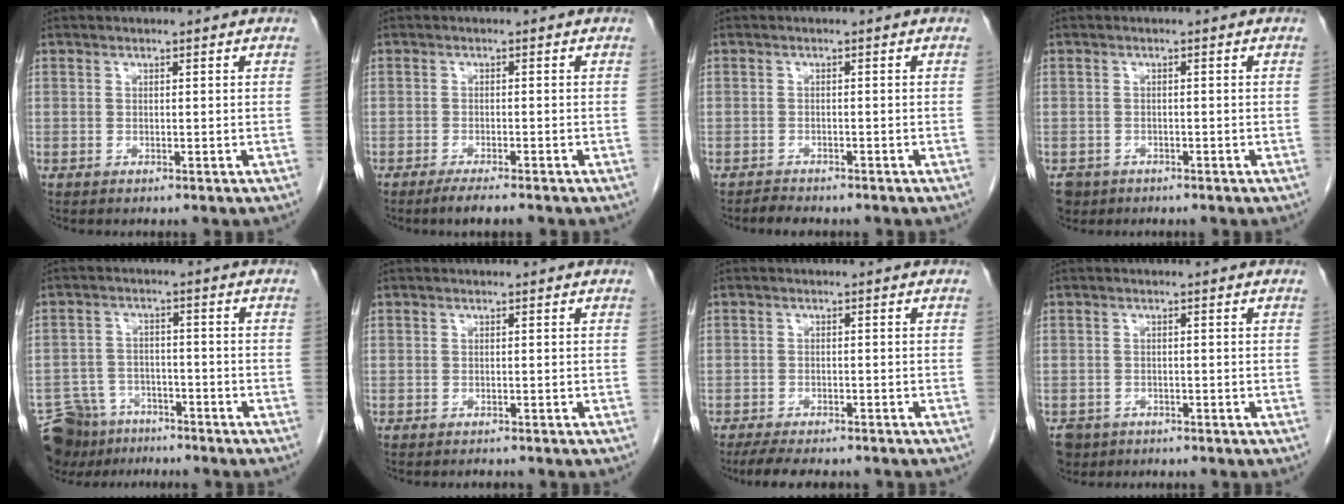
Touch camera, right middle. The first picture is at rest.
{"total": 3.5, "force": [-2.8, 0.2, 2.1], "torque": [-0.032, -0.006, -0.043]}
{"total": 1.8, "force": [-1.8, 0.4, 0.4], "torque": [-0.019, -0.007, -0.025]}
{"total": 3.2, "force": [-2.2, 2.3, 0.4], "torque": [-0.008, 0.001, -0.037]}
{"total": 9.3, "force": [-7.5, 5.1, 2.0], "torque": [-0.040, 0.011, -0.119]}
{"total": 0.9, "force": [-0.8, 0.0, 0.2], "torque": [-0.010, -0.005, -0.009]}
{"total": 7.5, "force": [-6.3, 2.1, 3.4], "torque": [-0.055, -0.012, -0.092]}
{"total": 3.9, "force": [-2.7, 2.8, 0.4], "torque": [-0.009, 0.001, -0.045]}